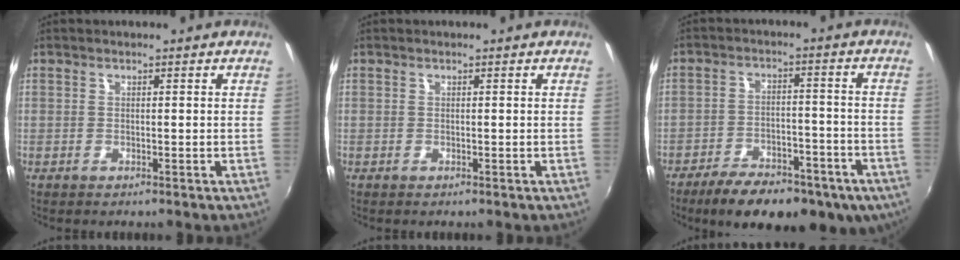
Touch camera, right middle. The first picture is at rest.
{"total": 0.0}
{"total": 19.2, "force": [-13.1, 7.9, 11.7], "torque": [-0.202, -0.030, -0.177]}